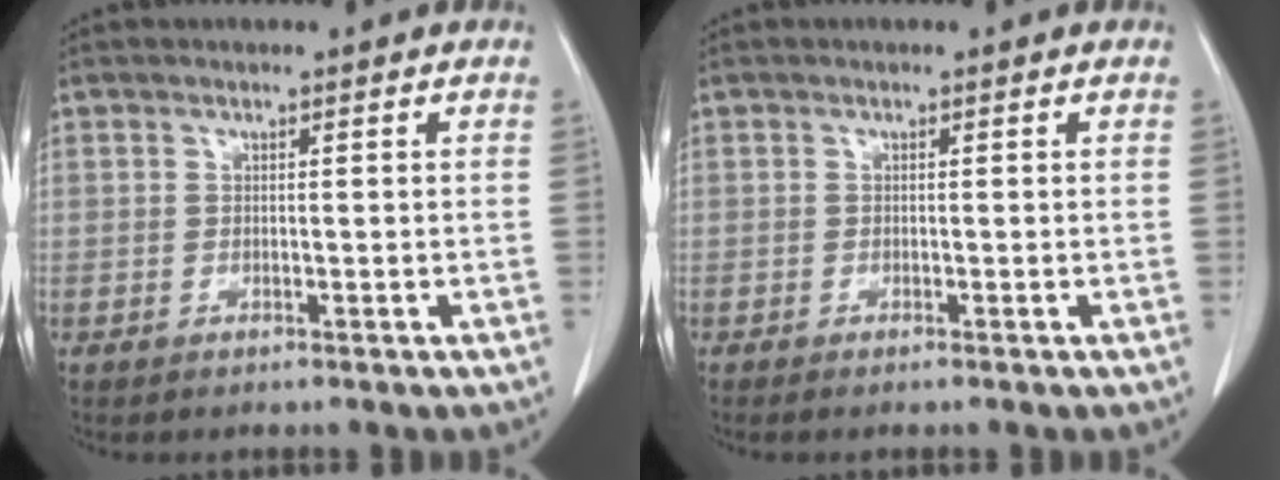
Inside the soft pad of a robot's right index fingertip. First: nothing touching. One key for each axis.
{"total": 0.6, "fx": -0.5, "fy": -0.1, "fz": 0.3, "tx": -0.006, "ty": -0.001, "tz": -0.009}